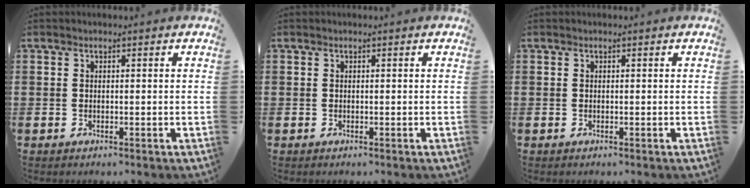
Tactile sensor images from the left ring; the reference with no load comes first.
{"total": 0.0}
{"total": 0.0}